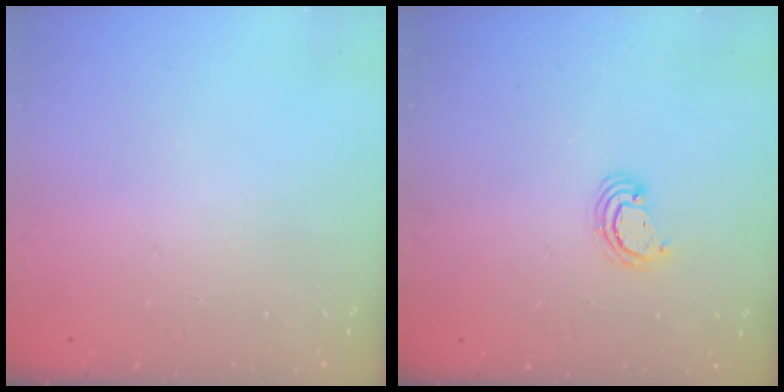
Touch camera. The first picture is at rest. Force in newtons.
{"total": 3.1, "press": 3.1, "slide": 0.3}